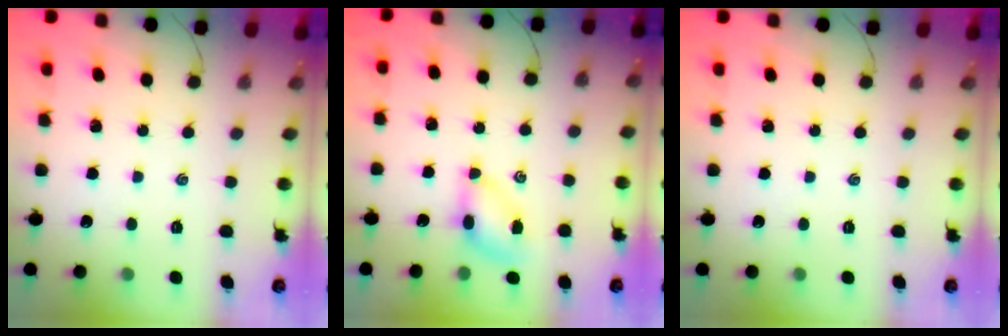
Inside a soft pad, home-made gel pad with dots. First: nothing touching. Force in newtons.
{"total": 5.5, "press": 5.4, "slide": 0.7}
{"total": 0.0}